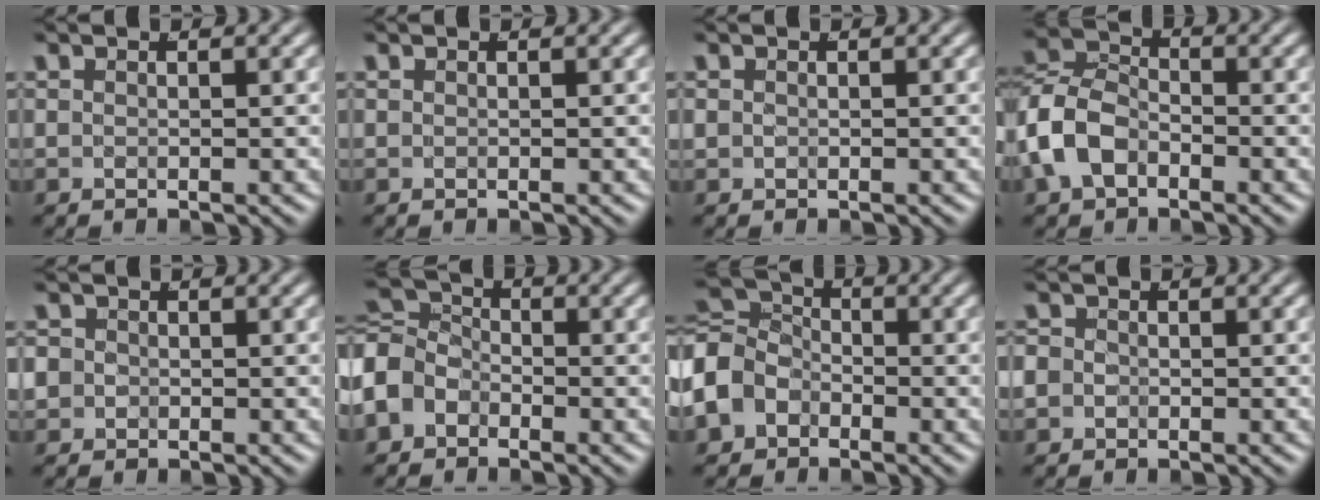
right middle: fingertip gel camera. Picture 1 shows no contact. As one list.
[{"total": 0.0}, {"total": 0.7, "force": [-0.1, 0.6, 0.3], "torque": [-0.010, -0.003, 0.002]}, {"total": 9.0, "force": [-1.9, 7.9, 3.7], "torque": [-0.114, -0.021, -0.039]}, {"total": 3.1, "force": [-0.6, 2.9, 0.9], "torque": [-0.033, -0.014, -0.010]}, {"total": 5.4, "force": [-1.0, 4.7, 2.4], "torque": [-0.058, -0.016, -0.016]}, {"total": 6.1, "force": [-1.1, 5.3, 2.6], "torque": [-0.071, -0.020, -0.016]}, {"total": 2.7, "force": [-0.5, 2.6, 0.9], "torque": [-0.033, -0.011, -0.010]}]